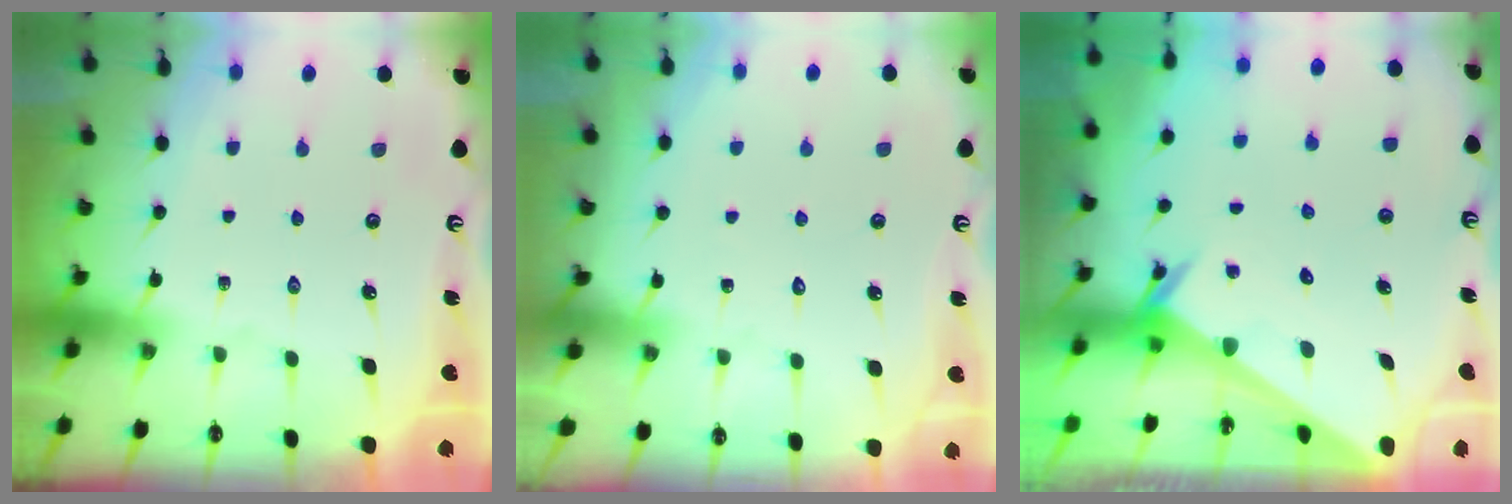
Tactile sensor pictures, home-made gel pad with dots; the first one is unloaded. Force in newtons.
{"total": 4.8, "press": 4.8, "slide": 0.4}
{"total": 3.3, "press": 3.2, "slide": 0.3}